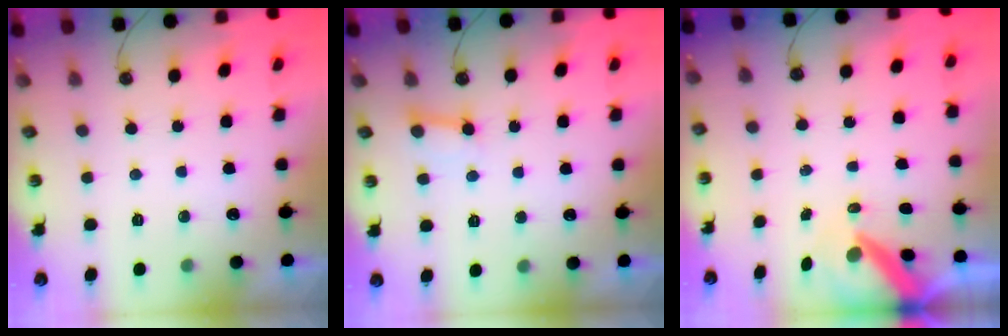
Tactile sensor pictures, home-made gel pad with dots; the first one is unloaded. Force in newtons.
{"total": 4.7, "press": 4.6, "slide": 0.9}
{"total": 8.4, "press": 8.3, "slide": 1.2}